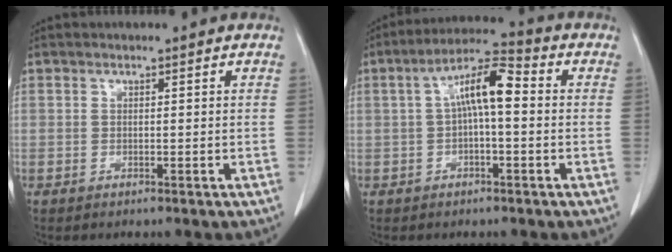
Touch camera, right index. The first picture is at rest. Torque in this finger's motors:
{"motor_torque": [1.09, -0.11, 0.43, 0.15]}